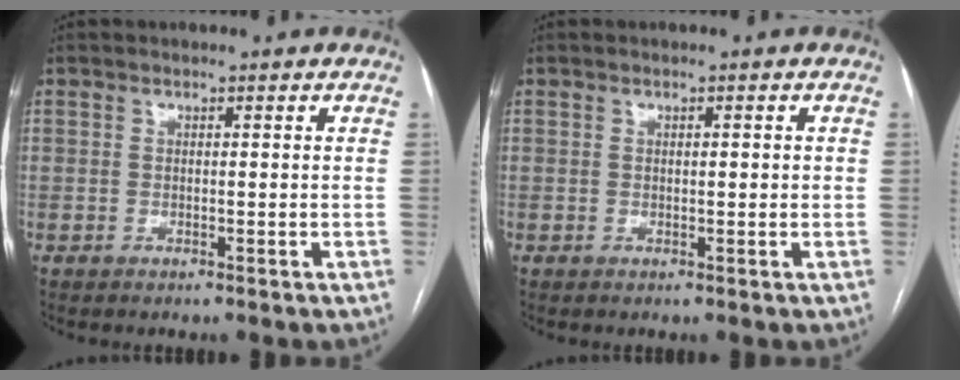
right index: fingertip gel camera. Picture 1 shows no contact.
{"total": 0.9, "force": [0.2, 0.3, 0.8], "torque": [-0.014, 0.000, 0.003]}